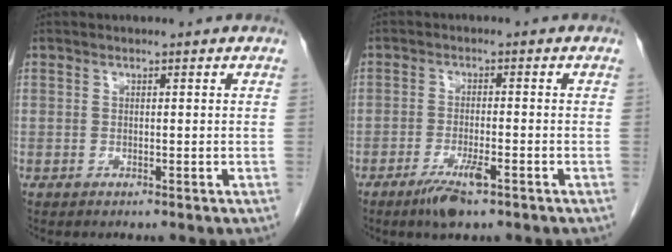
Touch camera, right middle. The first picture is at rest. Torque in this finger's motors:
{"motor_torque": [-0.01, -0.16, 0.06, 0.03]}